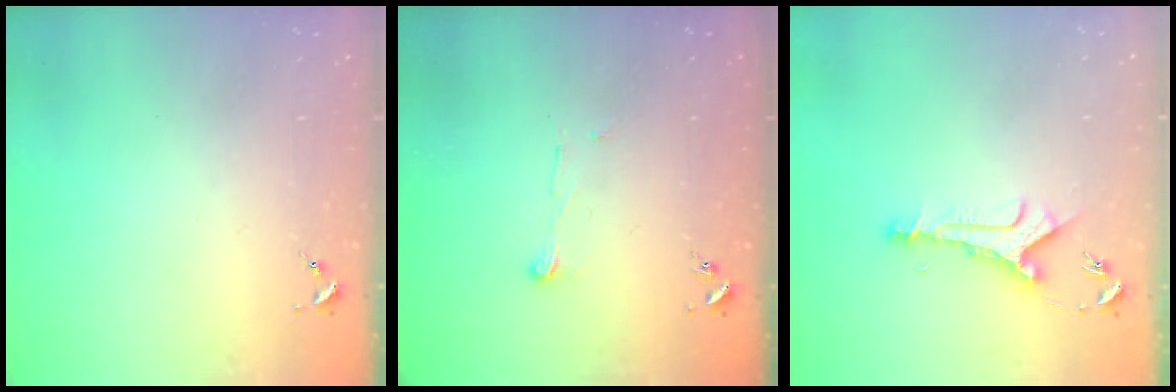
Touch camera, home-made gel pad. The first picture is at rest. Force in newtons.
{"total": 6.0, "press": 5.9, "slide": 0.7}
{"total": 8.6, "press": 8.6, "slide": 0.7}